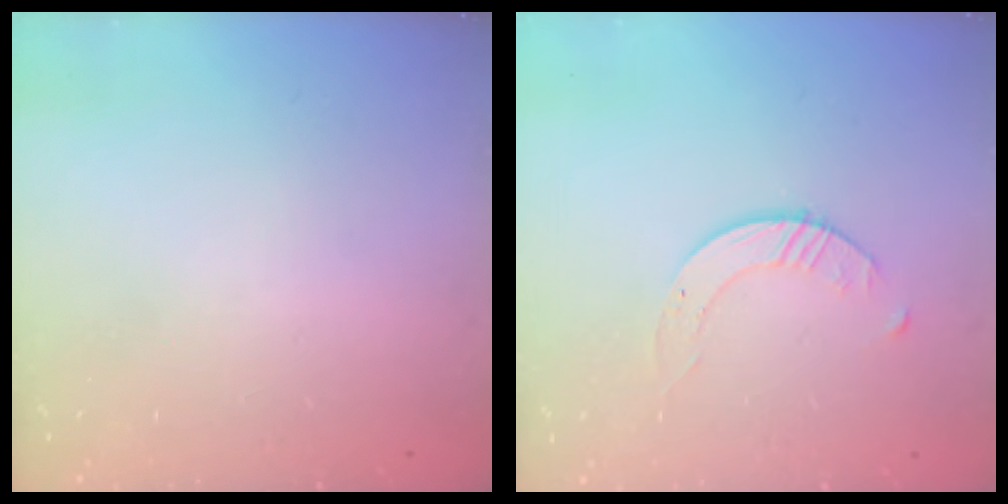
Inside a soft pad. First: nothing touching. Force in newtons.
{"total": 2.8, "press": 2.8, "slide": 0.3}